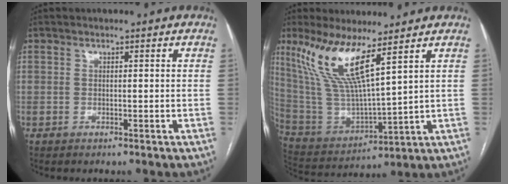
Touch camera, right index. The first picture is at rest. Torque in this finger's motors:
{"motor_torque": [1.27, 0.87, 0.45, 0.21]}